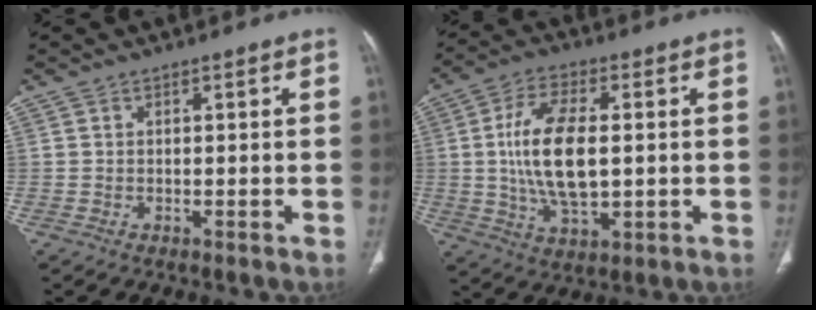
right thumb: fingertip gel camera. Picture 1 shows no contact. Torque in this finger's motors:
{"motor_torque": [2.43, 2.57, 1.74, -0.99, 0.59]}